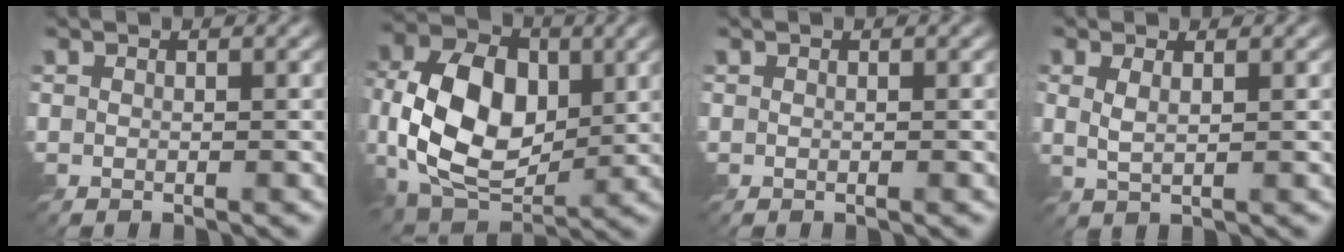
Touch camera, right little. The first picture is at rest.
{"total": 10.9, "force": [-0.5, 7.3, 8.1], "torque": [-0.158, -0.003, -0.017]}
{"total": 0.0}
{"total": 1.4, "force": [0.1, 0.5, 1.3], "torque": [-0.032, -0.006, 0.002]}